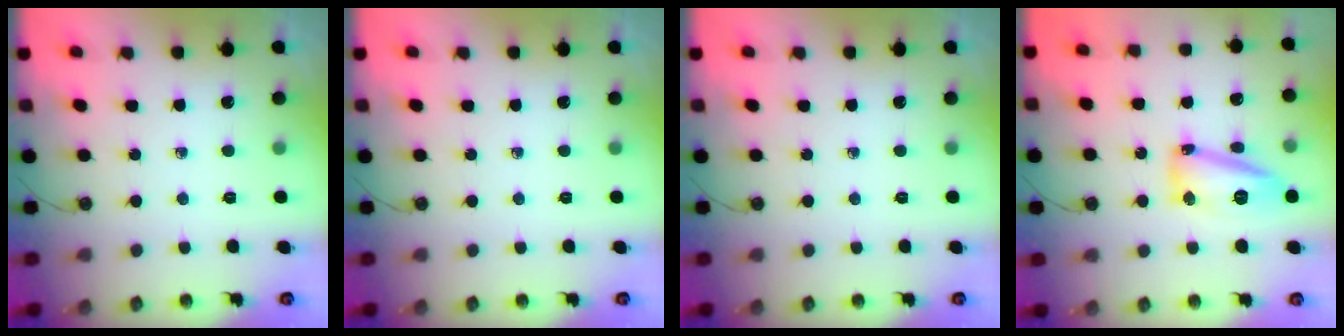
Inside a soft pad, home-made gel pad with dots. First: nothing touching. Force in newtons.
{"total": 0.0}
{"total": 0.0}
{"total": 13.9, "press": 13.9, "slide": 1.2}